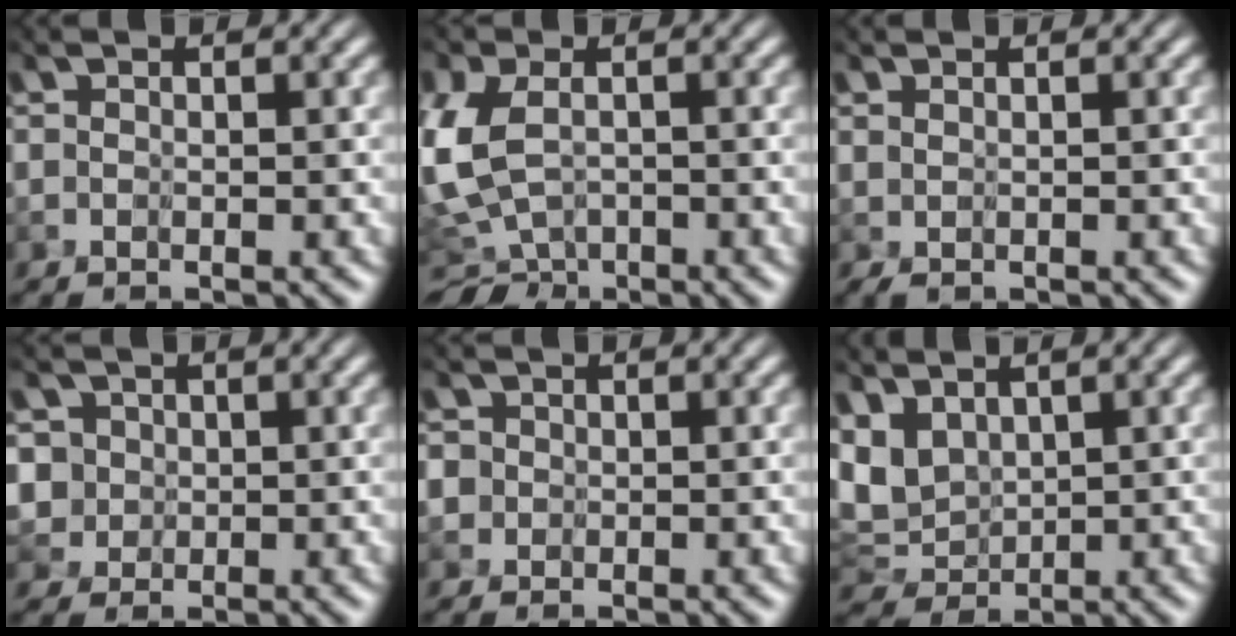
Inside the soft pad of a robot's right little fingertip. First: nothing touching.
{"total": 6.9, "force": [-2.4, 4.7, 4.4], "torque": [-0.116, -0.020, -0.027]}
{"total": 1.0, "force": [0.5, 0.3, 0.8], "torque": [-0.020, 0.001, 0.010]}
{"total": 4.9, "force": [0.6, 4.5, 1.7], "torque": [-0.039, 0.022, -0.023]}
{"total": 3.0, "force": [-0.1, 3.0, 0.5], "torque": [-0.014, 0.018, -0.027]}
{"total": 5.5, "force": [1.4, 3.7, 3.9], "torque": [-0.106, -0.008, 0.042]}